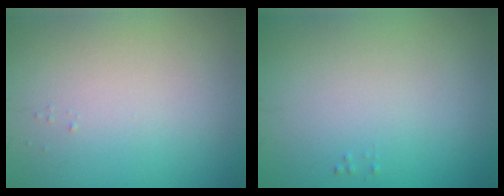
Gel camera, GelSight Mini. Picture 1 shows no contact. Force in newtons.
{"total": 0.0}